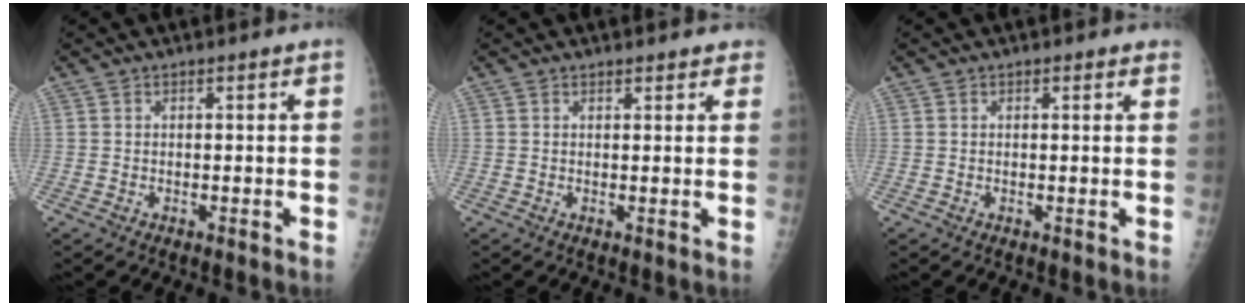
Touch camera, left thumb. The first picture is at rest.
{"total": 2.9, "force": [2.6, 1.1, 0.8], "torque": [0.014, -0.006, 0.020]}
{"total": 1.3, "force": [1.0, 0.5, 0.5], "torque": [0.000, -0.002, 0.009]}